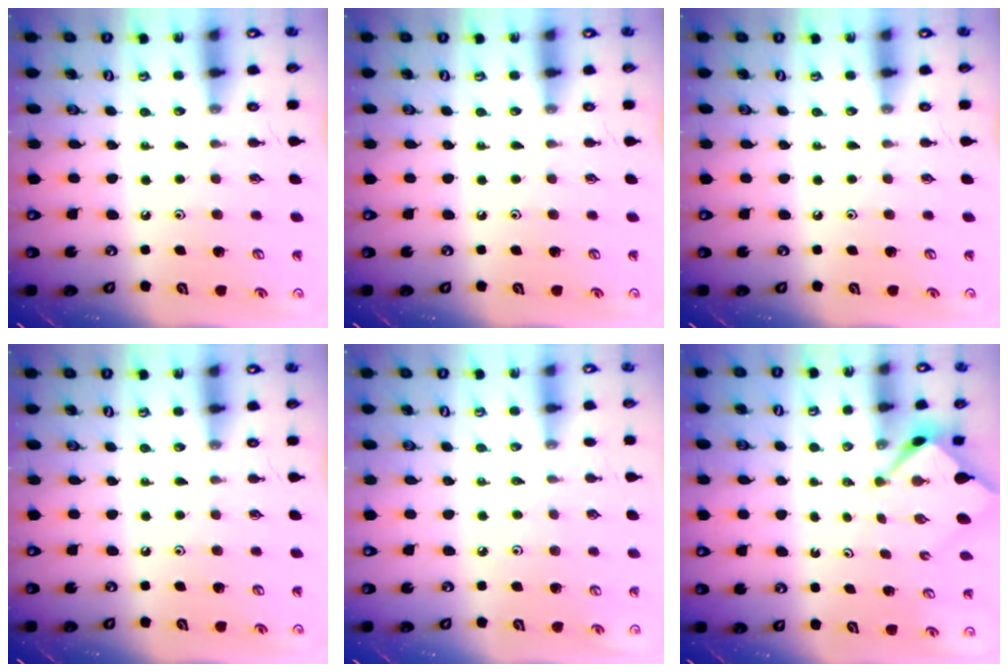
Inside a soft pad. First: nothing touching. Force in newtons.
{"total": 0.0}
{"total": 0.0}
{"total": 0.0}
{"total": 1.7, "press": 1.6, "slide": 0.4}
{"total": 2.3, "press": 2.3, "slide": 0.3}